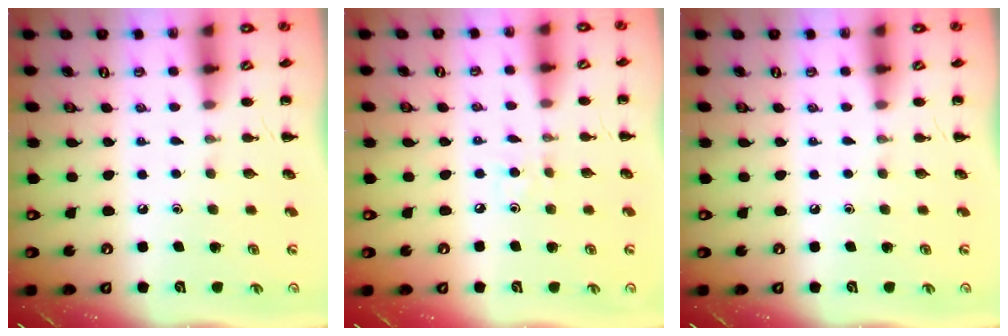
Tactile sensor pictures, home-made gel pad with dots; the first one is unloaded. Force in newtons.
{"total": 2.5, "press": 2.3, "slide": 0.8}
{"total": 0.0}